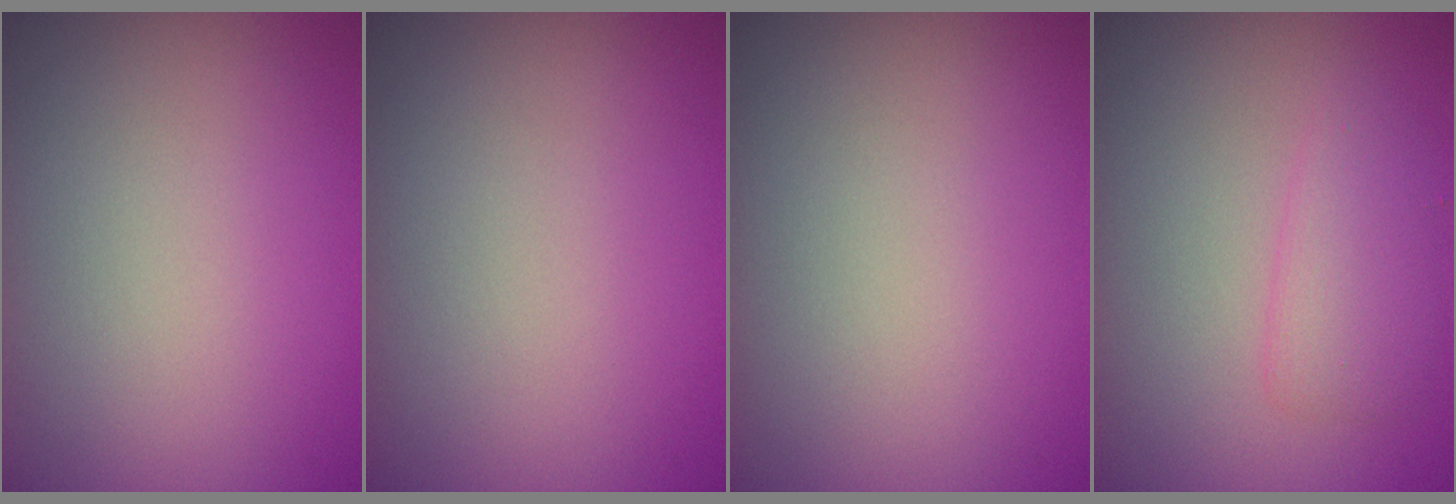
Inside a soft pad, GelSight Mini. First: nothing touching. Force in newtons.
{"total": 0.0}
{"total": 0.0}
{"total": 2.3, "press": 2.3, "slide": 0.2}